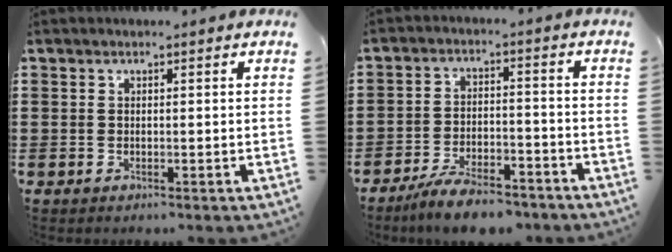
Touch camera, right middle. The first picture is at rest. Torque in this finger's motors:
{"motor_torque": [1.20, -0.94, 0.23, 0.13]}